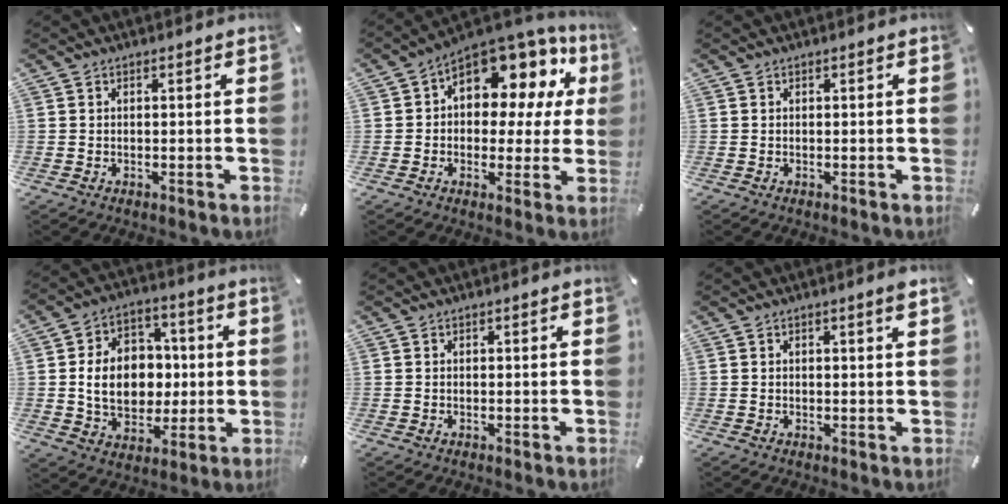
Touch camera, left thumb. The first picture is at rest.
{"total": 11.4, "force": [6.2, 7.0, 6.5], "torque": [-0.096, -0.062, 0.110]}
{"total": 0.0}
{"total": 13.3, "force": [-0.1, 10.8, 7.8], "torque": [-0.148, 0.014, 0.002]}
{"total": 0.0}
{"total": 1.6, "force": [0.7, 0.2, 1.5], "torque": [-0.021, -0.001, 0.009]}